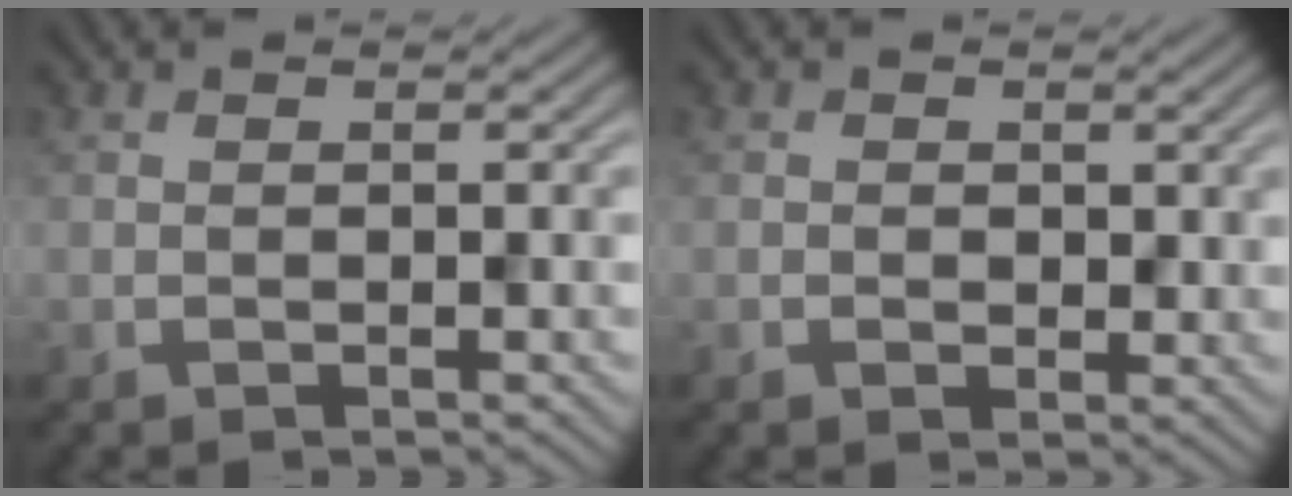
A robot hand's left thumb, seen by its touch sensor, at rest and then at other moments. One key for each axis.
{"total": 1.4, "fx": 0.3, "fy": 1.3, "fz": 0.5, "tx": -0.012, "ty": -0.008, "tz": 0.001}